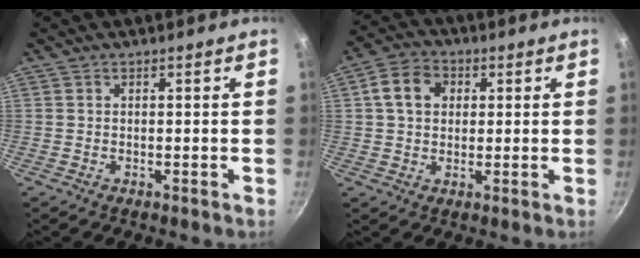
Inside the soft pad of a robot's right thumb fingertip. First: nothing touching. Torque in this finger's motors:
{"motor_torque": [0.21, 1.90, 0.71, -0.21, 0.04]}